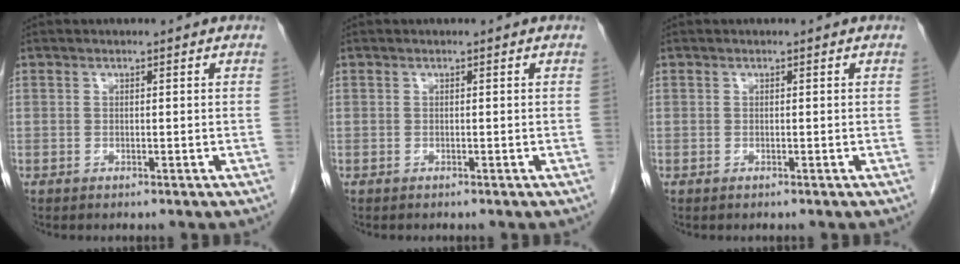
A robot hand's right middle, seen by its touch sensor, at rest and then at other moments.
{"total": 0.0}
{"total": 0.0}